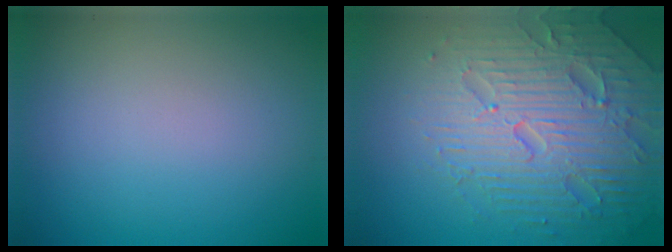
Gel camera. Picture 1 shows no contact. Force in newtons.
{"total": 7.4, "press": 7.3, "slide": 1.6}